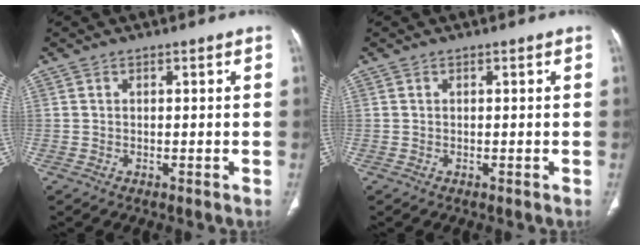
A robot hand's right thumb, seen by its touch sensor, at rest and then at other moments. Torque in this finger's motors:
{"motor_torque": [0.00, 0.00, -0.01, 0.00, 0.00]}